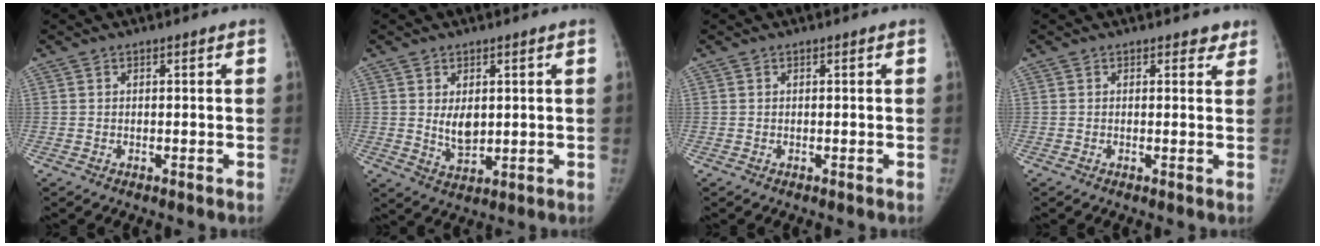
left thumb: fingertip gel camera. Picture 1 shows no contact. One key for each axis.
{"total": 5.1, "fx": 1.0, "fy": 3.2, "fz": 3.9, "tx": -0.046, "ty": -0.016, "tz": 0.027}
{"total": 0.0}
{"total": 1.8, "fx": 1.4, "fy": 1.1, "fz": 0.4, "tx": 0.023, "ty": -0.006, "tz": 0.010}